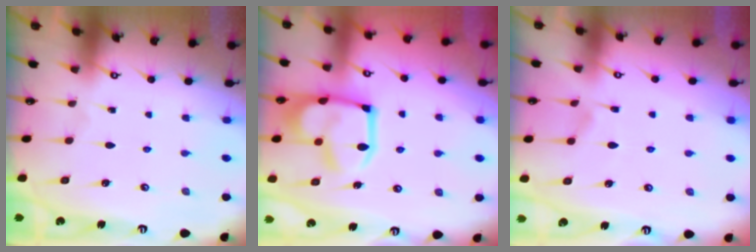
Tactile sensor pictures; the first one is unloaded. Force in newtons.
{"total": 13.1, "press": 13.1, "slide": 1.3}
{"total": 2.2, "press": 1.9, "slide": 1.1}